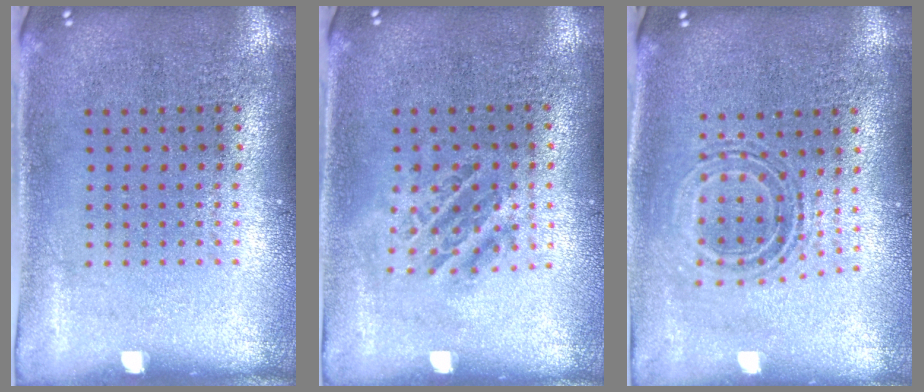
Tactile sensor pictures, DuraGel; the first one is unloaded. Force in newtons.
{"total": 1.1, "press": 1.0, "slide": 0.4}
{"total": 0.9, "press": 0.8, "slide": 0.3}